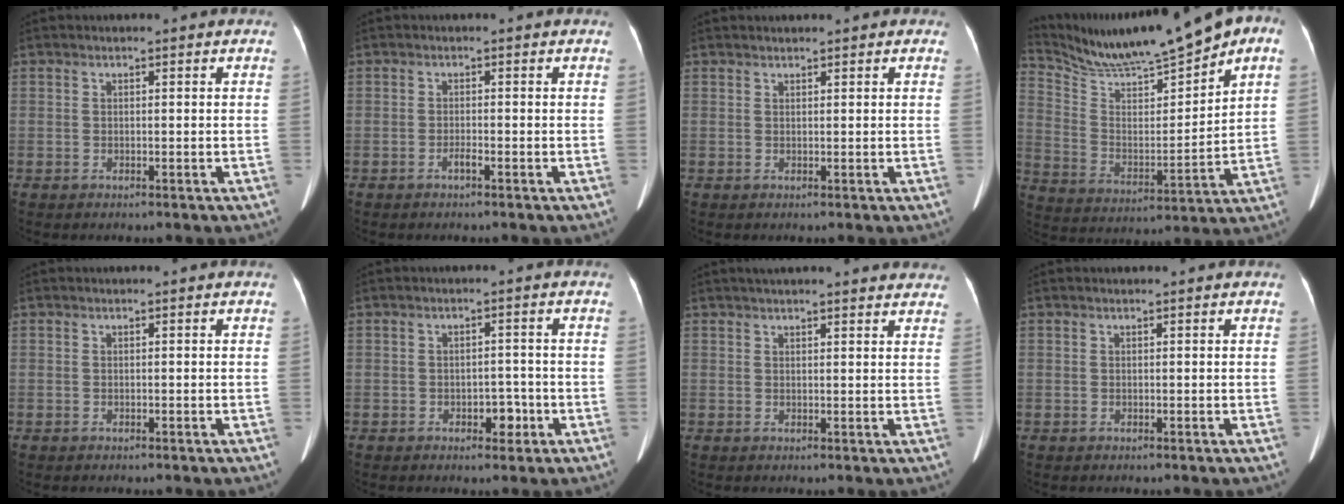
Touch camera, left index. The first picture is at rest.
{"total": 0.8, "force": [-0.6, 0.0, 0.6], "torque": [-0.014, -0.001, -0.009]}
{"total": 1.8, "force": [1.6, 0.5, 0.6], "torque": [-0.007, 0.023, 0.022]}
{"total": 17.4, "force": [14.5, 0.7, 9.5], "torque": [-0.170, 0.013, 0.252]}
{"total": 0.0}
{"total": 2.7, "force": [-1.1, 1.7, 1.7], "torque": [-0.020, 0.005, -0.010]}
{"total": 17.0, "force": [15.5, 2.4, 6.5], "torque": [-0.083, 0.029, 0.185]}
{"total": 0.8, "force": [0.7, 0.0, 0.3], "torque": [-0.008, 0.011, 0.015]}